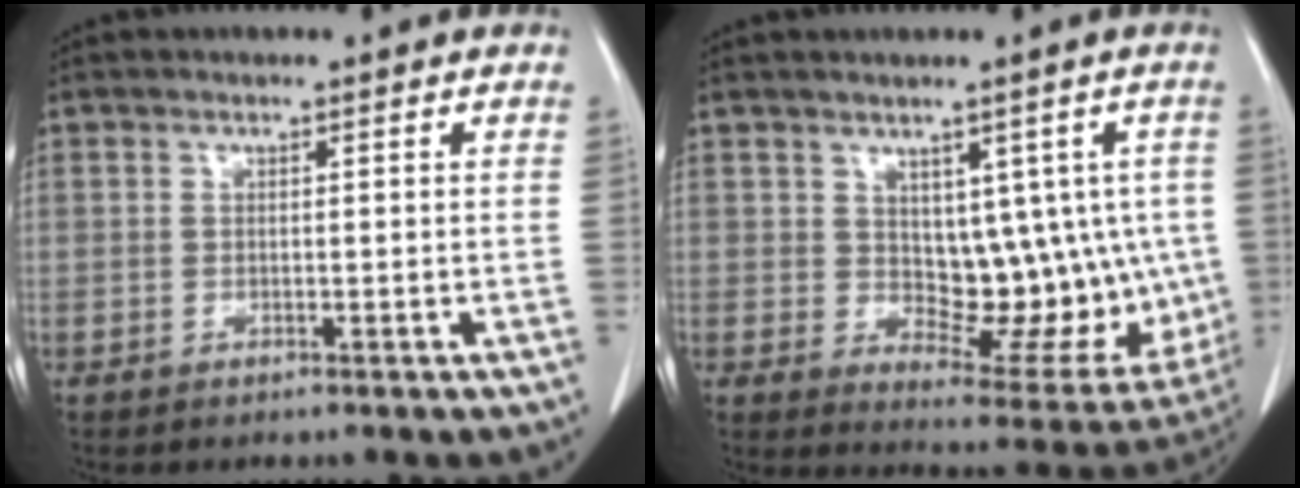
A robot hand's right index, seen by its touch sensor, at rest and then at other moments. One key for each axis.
{"total": 12.9, "fx": 0.8, "fy": 6.9, "fz": 10.9, "tx": -0.119, "ty": 0.004, "tz": 0.034}